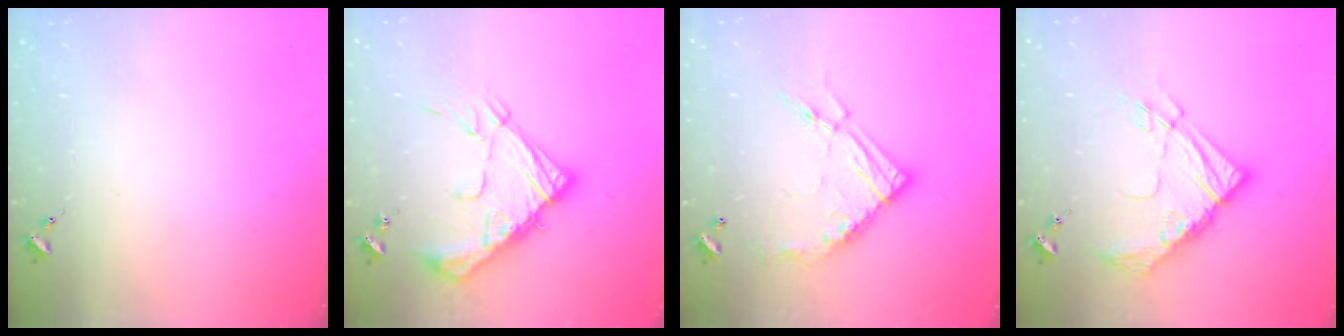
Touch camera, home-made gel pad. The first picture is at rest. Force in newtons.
{"total": 19.5, "press": 19.4, "slide": 1.8}
{"total": 15.2, "press": 15.1, "slide": 1.7}
{"total": 15.4, "press": 15.3, "slide": 1.6}